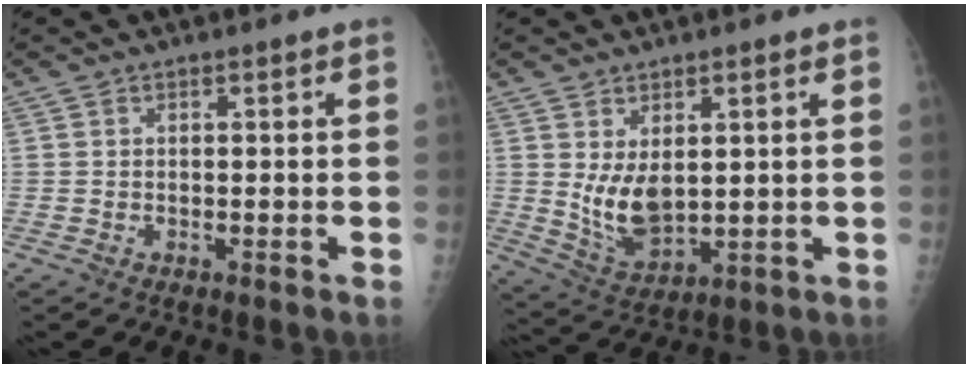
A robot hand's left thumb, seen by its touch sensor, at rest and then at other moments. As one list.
[{"total": 7.9, "force": [1.6, 4.4, 6.4], "torque": [-0.100, -0.026, 0.048]}]